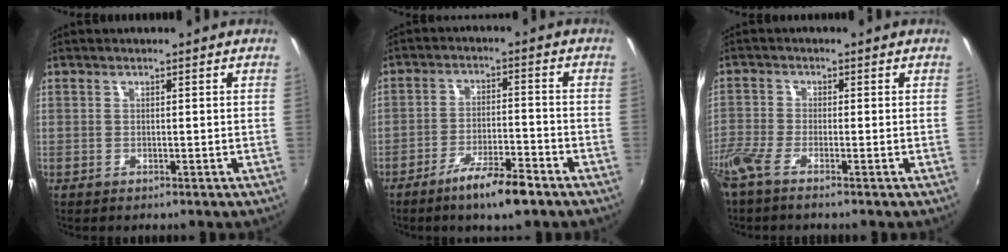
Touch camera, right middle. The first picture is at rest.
{"total": 8.3, "force": [-5.9, 1.3, 5.6], "torque": [-0.114, -0.007, -0.099]}
{"total": 5.1, "force": [-3.9, 0.6, 3.3], "torque": [-0.087, -0.019, -0.084]}